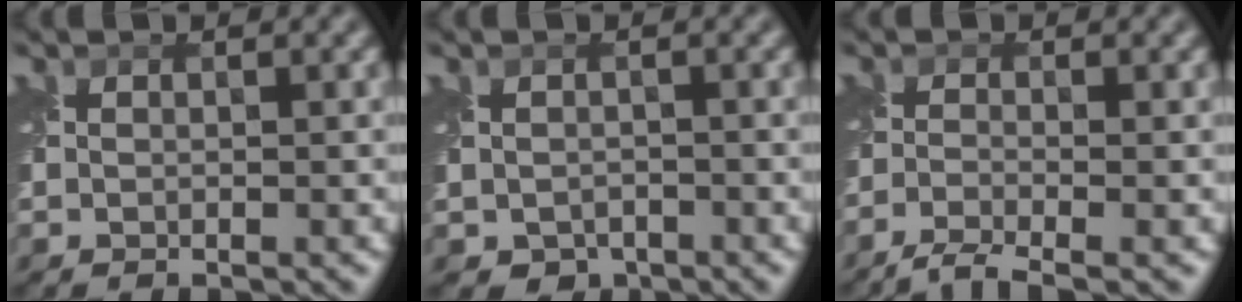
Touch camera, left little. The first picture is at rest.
{"total": 2.1, "force": [-1.1, 1.6, 0.7], "torque": [-0.017, -0.014, -0.021]}
{"total": 2.9, "force": [-2.3, 0.4, 1.6], "torque": [-0.033, -0.010, -0.061]}